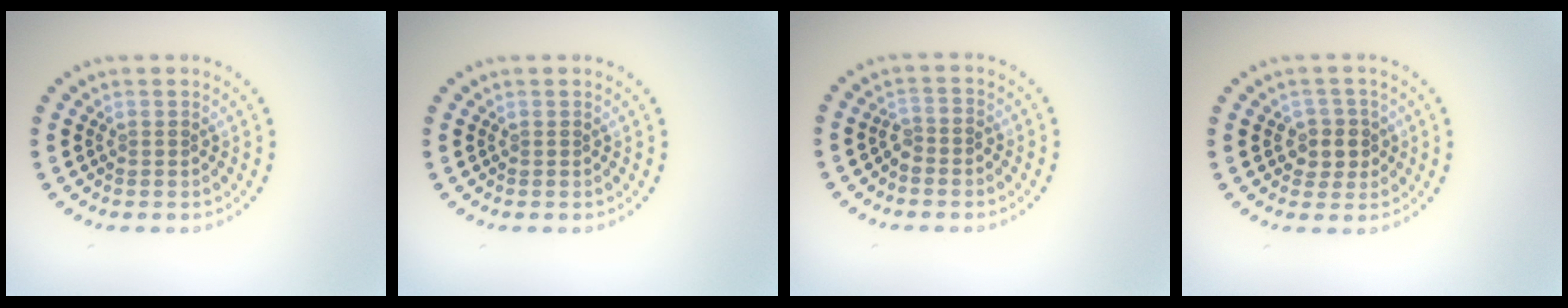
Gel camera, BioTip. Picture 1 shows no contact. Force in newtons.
{"total": 0.0}
{"total": 1.4, "press": 1.1, "slide": 0.9}
{"total": 2.3, "press": 2.0, "slide": 1.0}